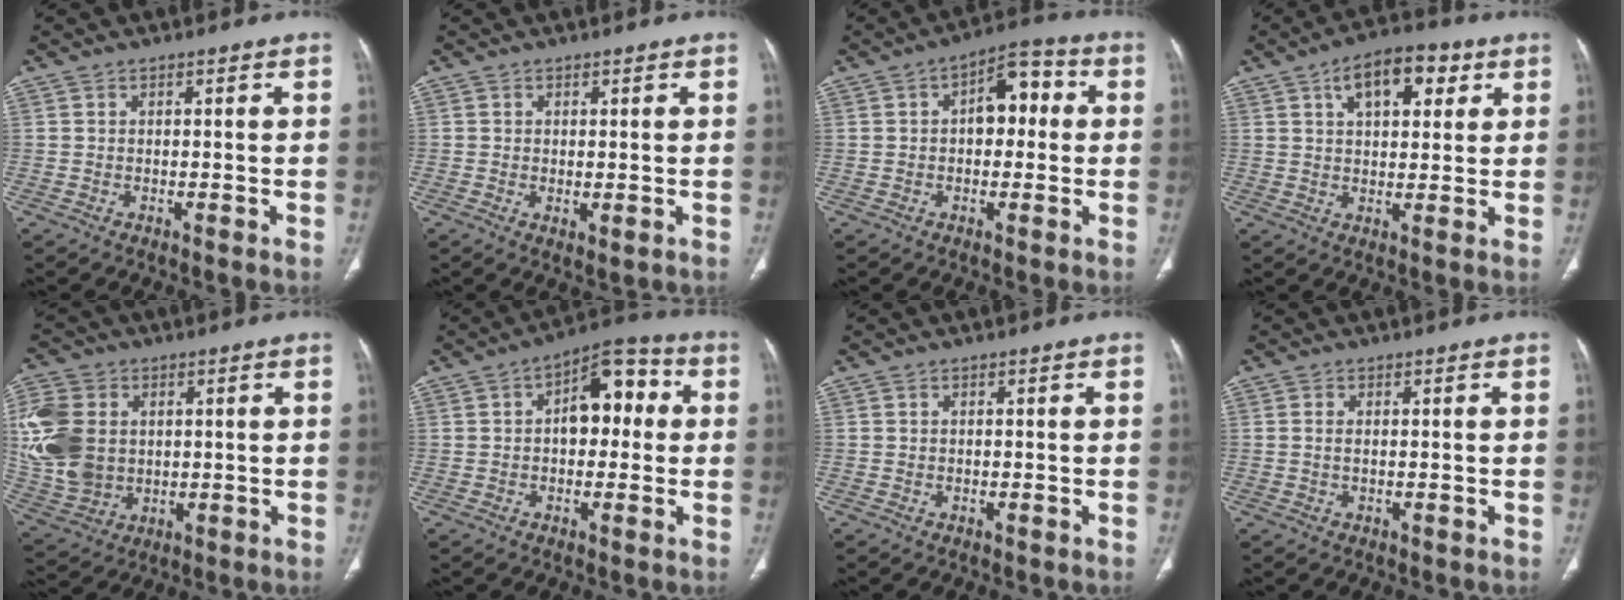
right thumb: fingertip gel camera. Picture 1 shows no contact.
{"total": 1.8, "force": [-0.2, 0.8, 1.6], "torque": [-0.031, -0.008, 0.003]}
{"total": 8.4, "force": [1.0, 4.9, 6.7], "torque": [-0.064, 0.028, 0.005]}
{"total": 10.6, "force": [4.5, 5.3, 7.9], "torque": [-0.087, 0.004, 0.064]}
{"total": 16.2, "force": [2.0, 12.3, 10.3], "torque": [-0.217, -0.002, 0.050]}
{"total": 10.6, "force": [1.4, 6.2, 8.5], "torque": [-0.085, 0.033, 0.011]}
{"total": 0.0}
{"total": 1.0, "force": [0.1, 0.4, 0.9], "torque": [-0.019, 0.000, 0.003]}